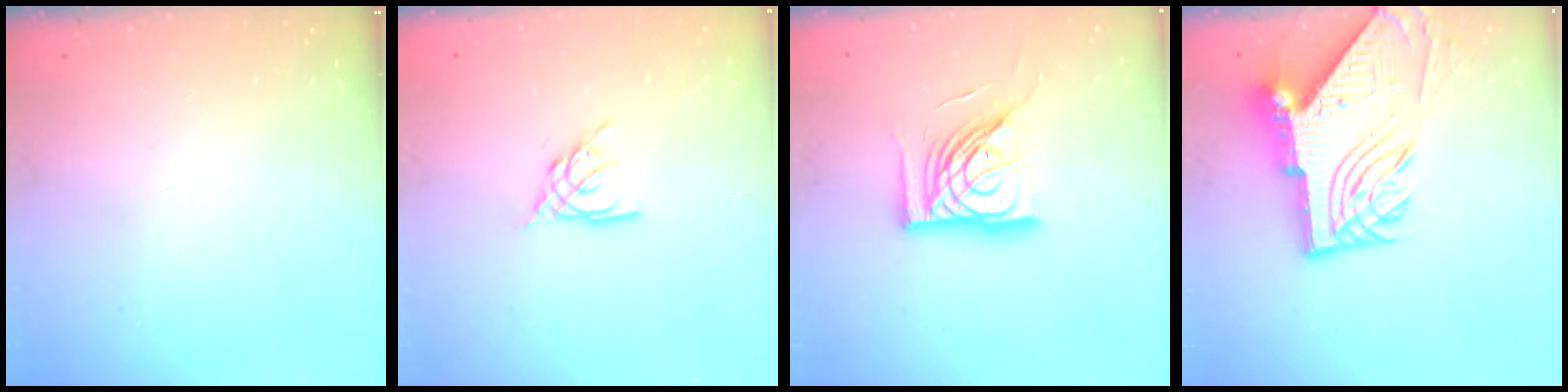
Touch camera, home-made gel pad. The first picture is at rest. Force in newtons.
{"total": 8.0, "press": 7.9, "slide": 1.1}
{"total": 16.5, "press": 16.3, "slide": 2.1}
{"total": 14.6, "press": 14.5, "slide": 1.6}